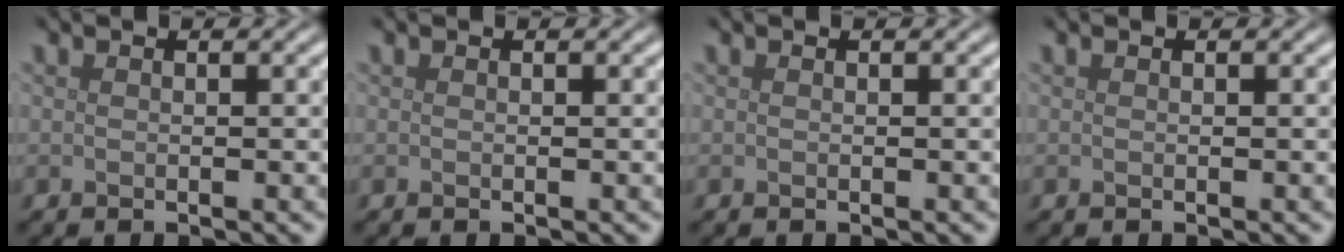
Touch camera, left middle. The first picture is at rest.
{"total": 0.0}
{"total": 0.0}
{"total": 0.0}